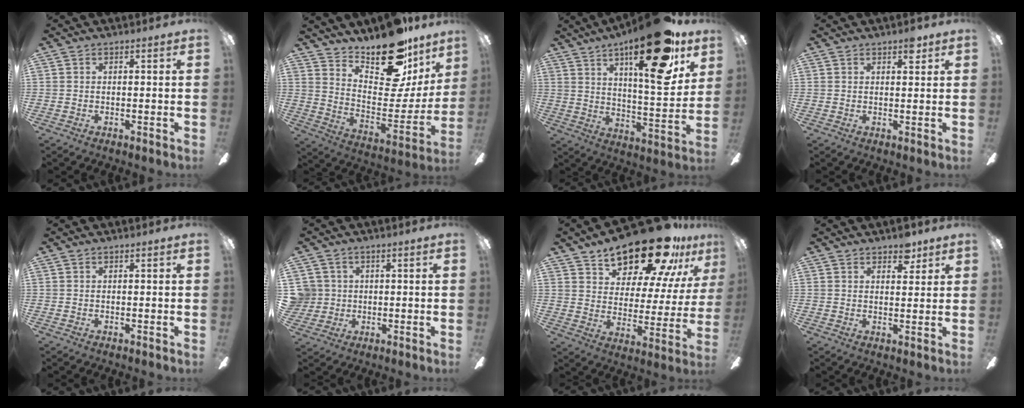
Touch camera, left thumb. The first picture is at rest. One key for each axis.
{"total": 23.0, "fx": 18.5, "fy": 8.7, "fz": 10.6, "tx": -0.130, "ty": -0.140, "tz": 0.311}
{"total": 24.7, "fx": 14.6, "fy": 7.8, "fz": 18.3, "tx": -0.261, "ty": -0.082, "tz": 0.226}
{"total": 3.3, "fx": 2.3, "fy": 1.4, "fz": 1.9, "tx": -0.009, "ty": -0.010, "tz": 0.034}
{"total": 0.0}
{"total": 5.5, "fx": 0.9, "fy": 5.4, "fz": 0.7, "tx": -0.030, "ty": 0.011, "tz": 0.019}
{"total": 22.7, "fx": 17.9, "fy": 8.5, "fz": 11.1, "tx": -0.178, "ty": -0.123, "tz": 0.305}
{"total": 4.9, "fx": 3.7, "fy": 2.5, "fz": 2.1, "tx": -0.008, "ty": -0.015, "tz": 0.060}